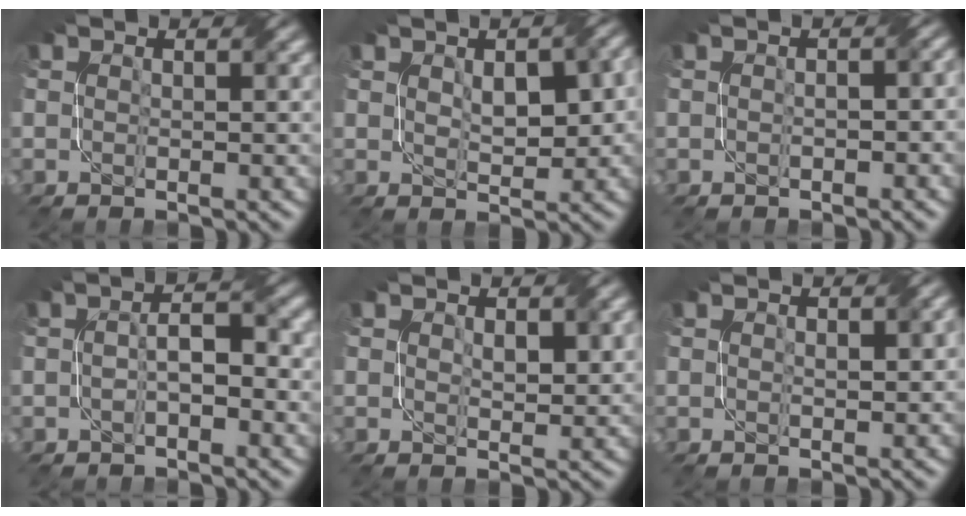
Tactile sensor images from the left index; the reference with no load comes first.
{"total": 5.4, "force": [0.9, 2.8, 4.6], "torque": [-0.069, -0.001, 0.029]}
{"total": 1.8, "force": [-0.2, 0.8, 1.6], "torque": [-0.021, -0.001, -0.001]}
{"total": 3.0, "force": [-0.6, 1.0, 2.7], "torque": [-0.049, 0.008, -0.012]}
{"total": 2.0, "force": [0.6, 1.1, 1.5], "torque": [-0.026, -0.005, 0.015]}
{"total": 0.8, "force": [0.2, 0.2, 0.8], "torque": [-0.012, 0.001, 0.005]}